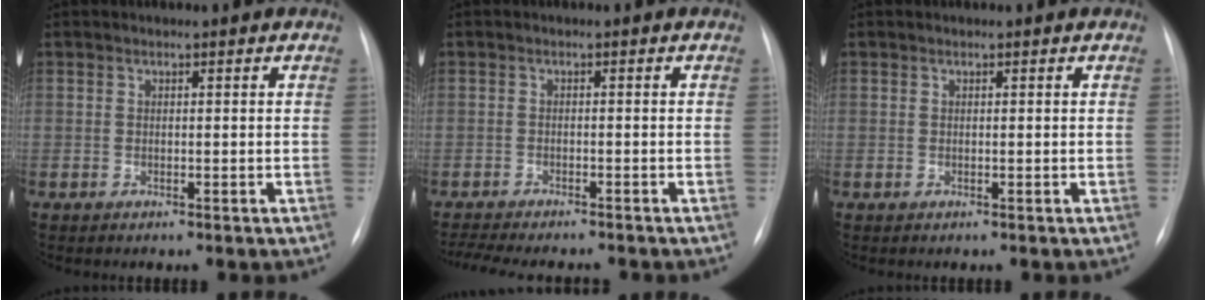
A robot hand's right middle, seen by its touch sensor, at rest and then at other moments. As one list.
[{"total": 11.0, "force": [-9.9, 1.7, 4.5], "torque": [-0.068, -0.008, -0.135]}, {"total": 0.0}]